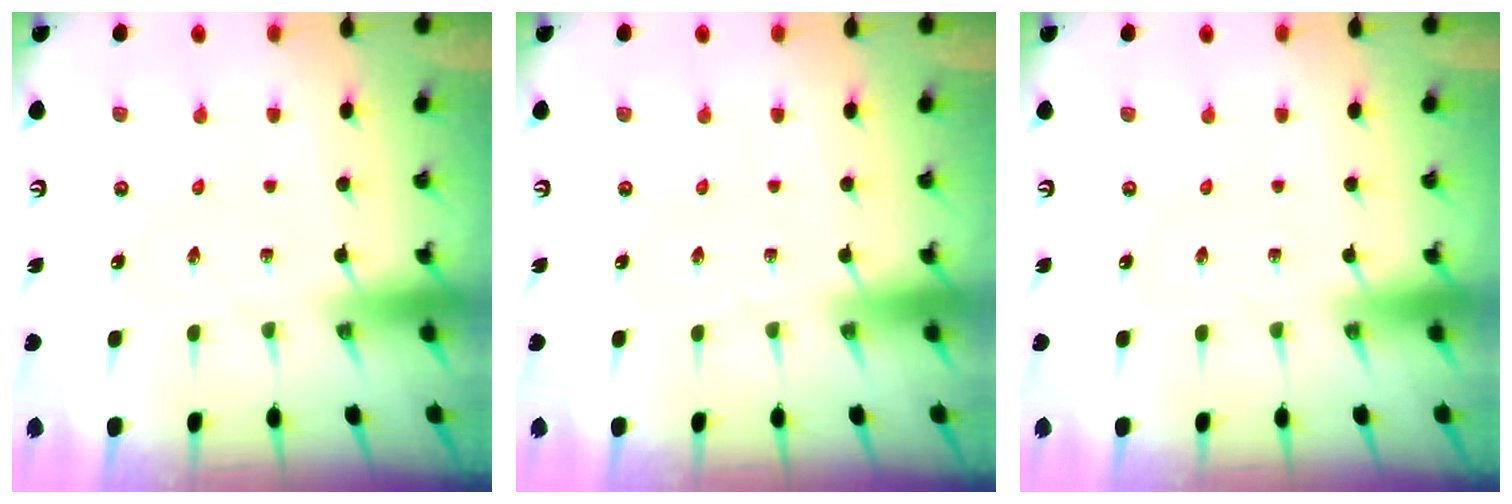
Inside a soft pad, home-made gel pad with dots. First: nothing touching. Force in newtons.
{"total": 0.0}
{"total": 0.0}